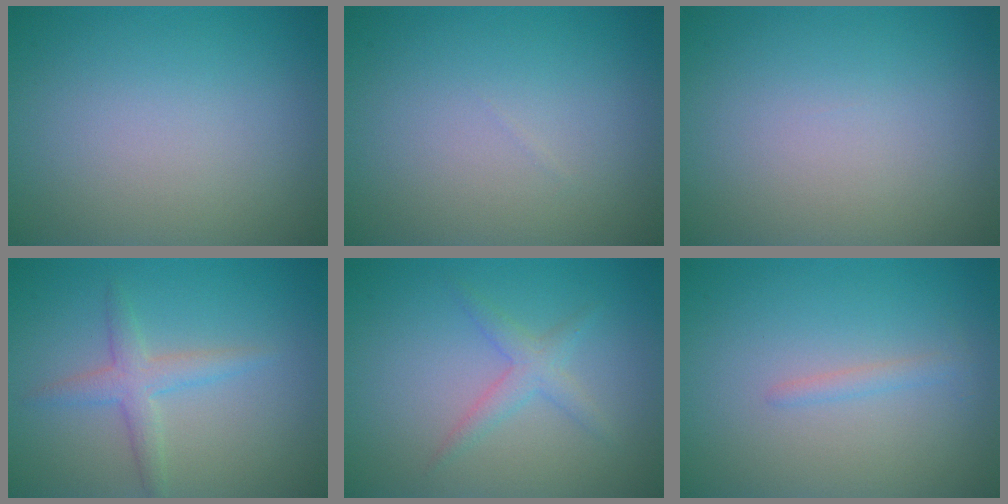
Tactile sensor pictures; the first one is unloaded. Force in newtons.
{"total": 0.0}
{"total": 0.0}
{"total": 2.4, "press": 2.4, "slide": 0.0}
{"total": 1.9, "press": 1.9, "slide": 0.1}
{"total": 1.0, "press": 1.0, "slide": 0.0}